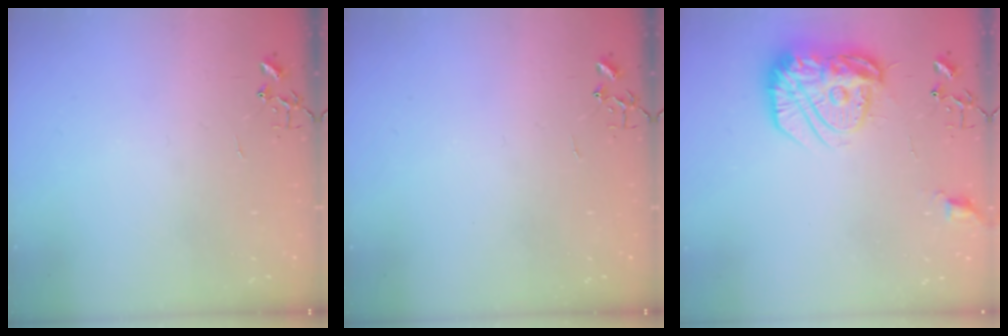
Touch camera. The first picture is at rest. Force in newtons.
{"total": 0.0}
{"total": 17.7, "press": 17.6, "slide": 1.4}